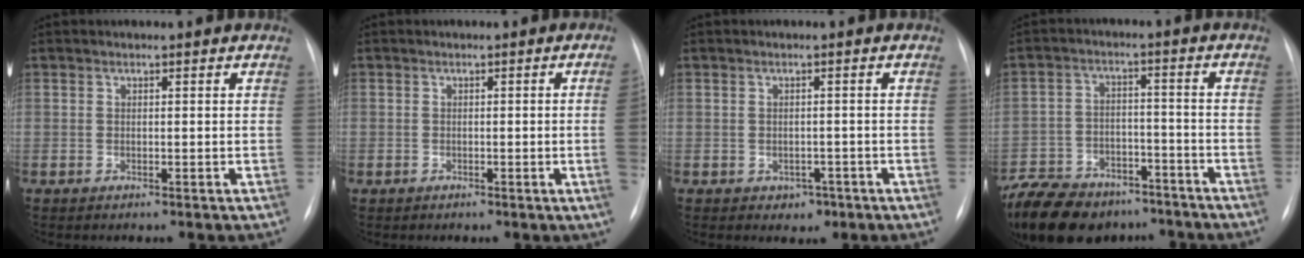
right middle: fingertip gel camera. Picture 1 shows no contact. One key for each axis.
{"total": 2.6, "fx": -0.3, "fy": -0.7, "fz": 2.5, "tx": -0.034, "ty": 0.000, "tz": -0.003}
{"total": 2.2, "fx": -1.1, "fy": 1.8, "fz": 0.8, "tx": -0.006, "ty": 0.005, "tz": -0.007}
{"total": 19.9, "fx": -15.3, "fy": 9.8, "fz": 8.0, "tx": -0.208, "ty": -0.008, "tz": -0.232}